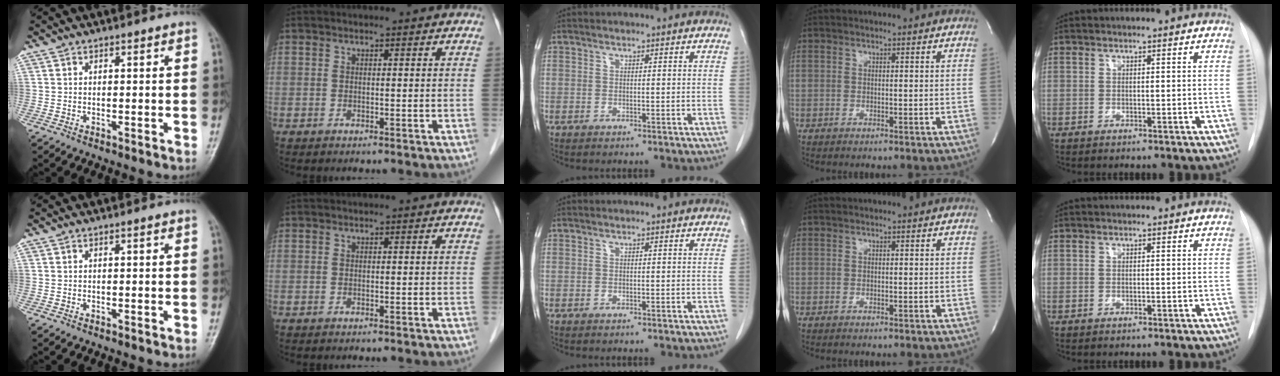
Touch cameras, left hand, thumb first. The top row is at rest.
{}